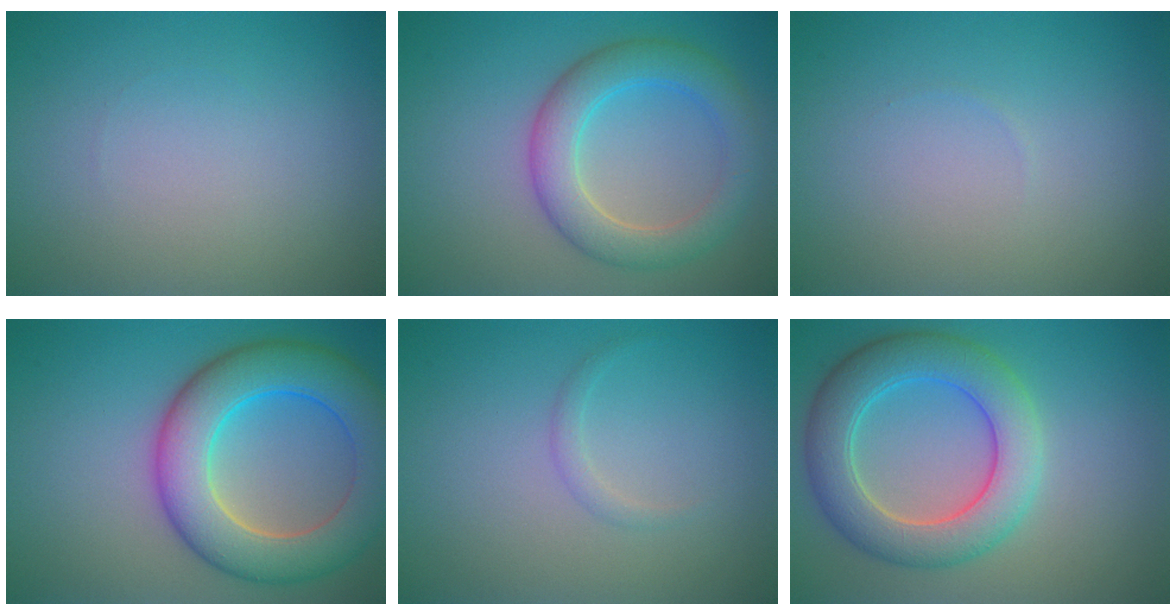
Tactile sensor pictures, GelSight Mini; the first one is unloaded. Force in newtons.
{"total": 5.2, "press": 5.2, "slide": 0.2}
{"total": 0.0}
{"total": 9.3, "press": 9.3, "slide": 0.3}
{"total": 0.9, "press": 0.9, "slide": 0.0}
{"total": 6.8, "press": 6.8, "slide": 0.2}